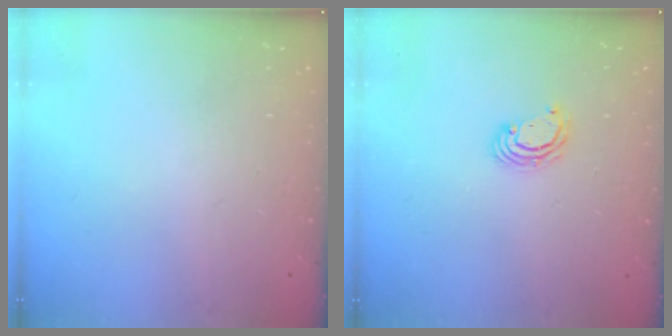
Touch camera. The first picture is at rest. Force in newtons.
{"total": 3.8, "press": 3.8, "slide": 0.3}